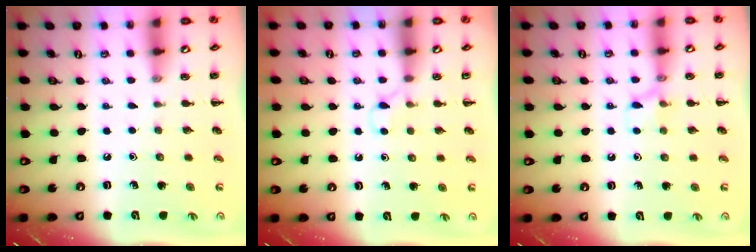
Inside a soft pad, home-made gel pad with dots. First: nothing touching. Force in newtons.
{"total": 2.6, "press": 2.4, "slide": 0.9}
{"total": 6.9, "press": 6.8, "slide": 1.1}